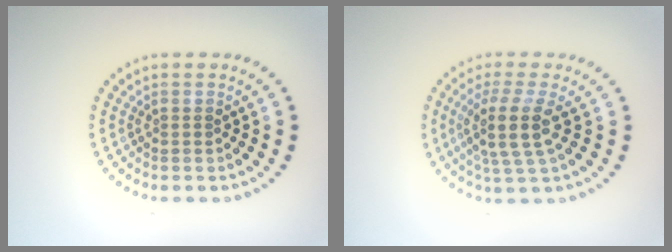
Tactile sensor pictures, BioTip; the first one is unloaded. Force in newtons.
{"total": 3.9, "press": 3.1, "slide": 2.3}